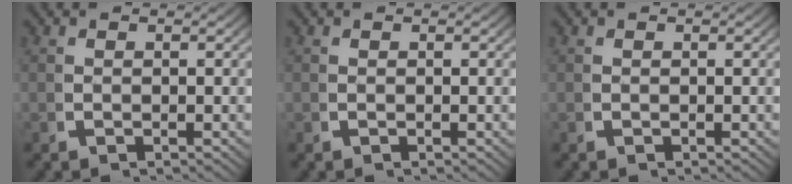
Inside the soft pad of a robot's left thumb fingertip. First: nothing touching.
{"total": 0.0}
{"total": 0.0}